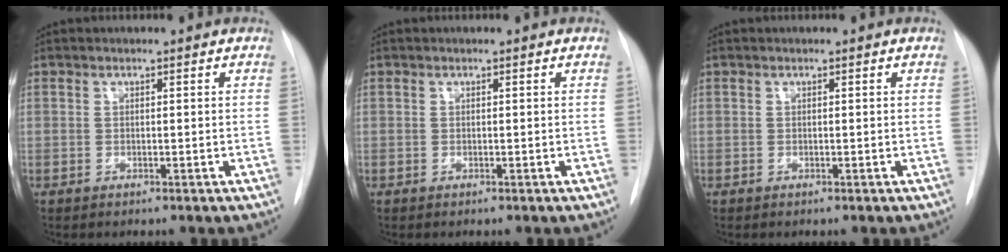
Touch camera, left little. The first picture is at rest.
{"total": 0.0}
{"total": 0.0}